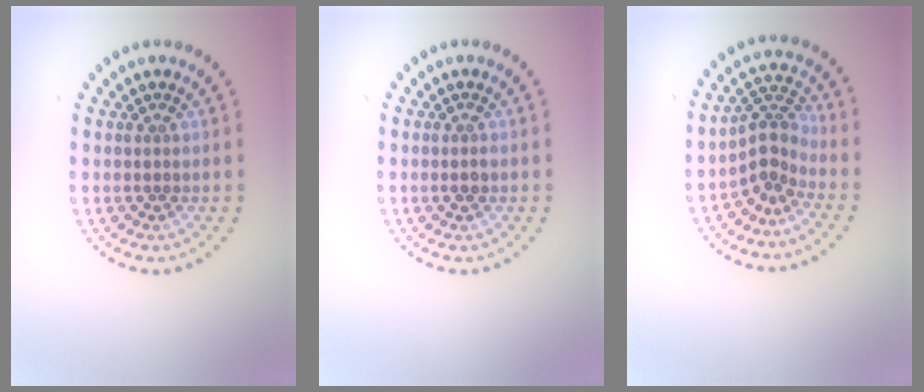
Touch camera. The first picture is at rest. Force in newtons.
{"total": 0.8, "press": 0.8, "slide": 0.3}
{"total": 2.9, "press": 1.9, "slide": 2.2}